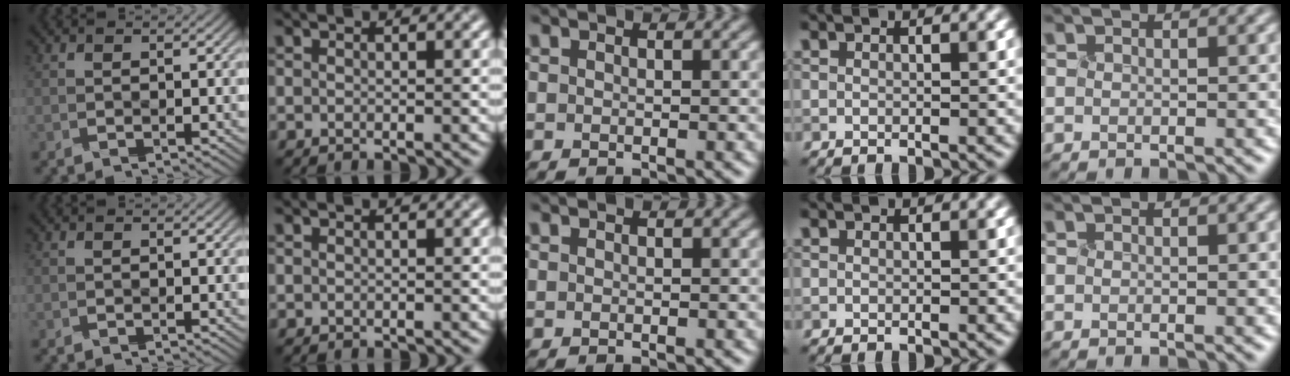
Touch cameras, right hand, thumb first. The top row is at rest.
{}